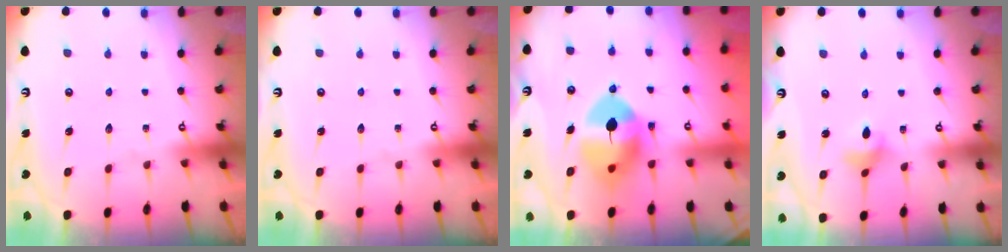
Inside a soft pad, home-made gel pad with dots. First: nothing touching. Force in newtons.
{"total": 0.0}
{"total": 11.4, "press": 11.2, "slide": 1.8}
{"total": 3.8, "press": 3.8, "slide": 0.6}